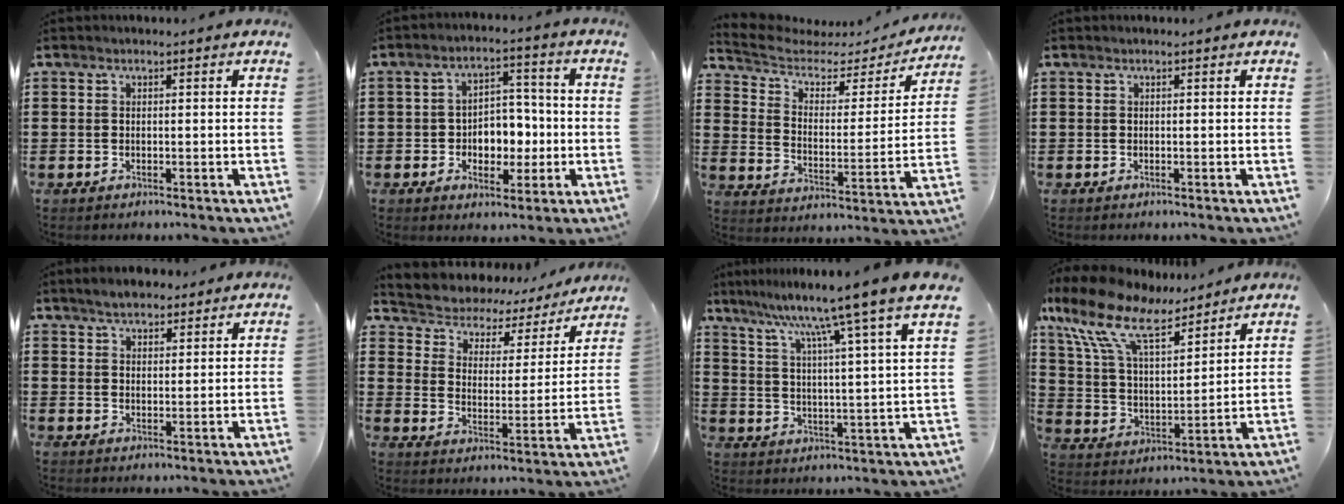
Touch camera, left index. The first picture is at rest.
{"total": 5.5, "force": [-0.9, 4.4, 3.1], "torque": [-0.054, 0.005, -0.022]}
{"total": 4.2, "force": [3.2, 2.2, 1.6], "torque": [-0.053, -0.022, 0.047]}
{"total": 0.0}
{"total": 3.5, "force": [3.1, 1.4, 1.0], "torque": [-0.027, 0.005, 0.058]}
{"total": 3.4, "force": [3.1, 1.4, 0.2], "torque": [-0.031, -0.028, 0.042]}
{"total": 9.0, "force": [7.7, -1.8, 4.3], "torque": [-0.101, -0.061, 0.116]}
{"total": 12.5, "force": [9.2, 4.1, 7.3], "torque": [-0.187, -0.043, 0.162]}